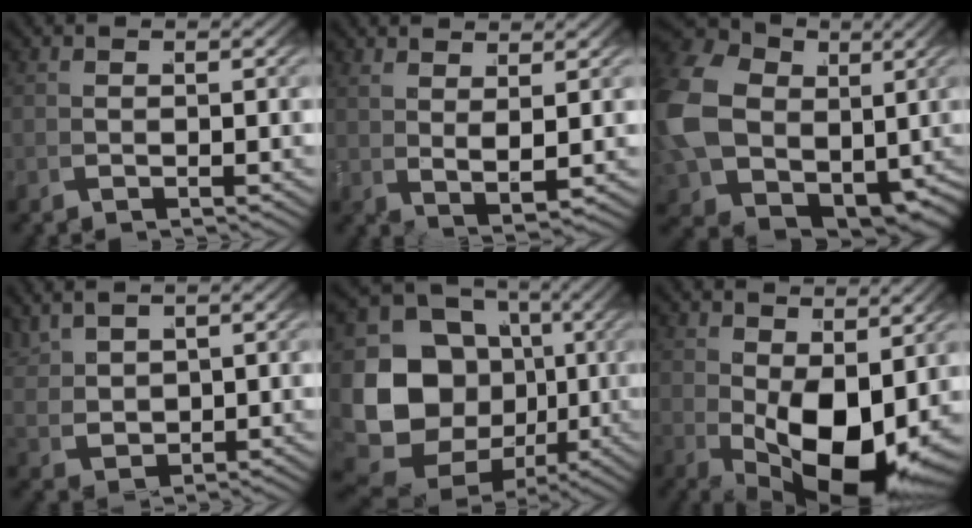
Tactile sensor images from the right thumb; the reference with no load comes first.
{"total": 3.1, "force": [2.4, 0.1, 2.0], "torque": [-0.036, -0.006, 0.056]}
{"total": 17.4, "force": [0.1, 13.9, 10.4], "torque": [-0.265, -0.073, 0.032]}
{"total": 3.2, "force": [2.5, 1.4, 1.6], "torque": [-0.034, -0.006, 0.063]}
{"total": 15.4, "force": [-0.2, 12.6, 8.9], "torque": [-0.211, -0.064, 0.024]}
{"total": 10.2, "force": [-0.3, 5.6, 8.5], "torque": [-0.148, -0.060, 0.032]}